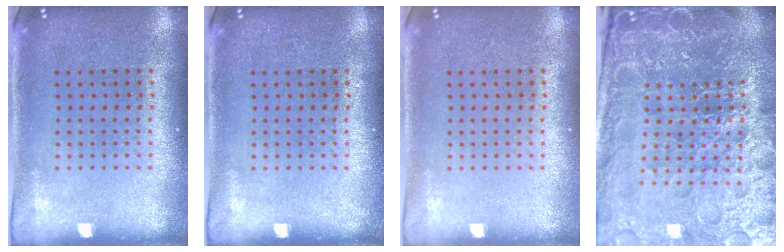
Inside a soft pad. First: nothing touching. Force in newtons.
{"total": 0.0}
{"total": 0.0}
{"total": 6.7, "press": 6.0, "slide": 3.1}